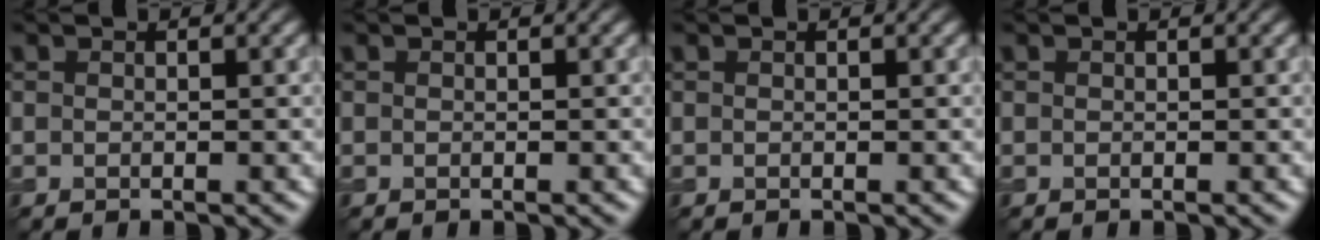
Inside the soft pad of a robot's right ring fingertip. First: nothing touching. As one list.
[{"total": 0.0}, {"total": 0.0}, {"total": 0.0}]